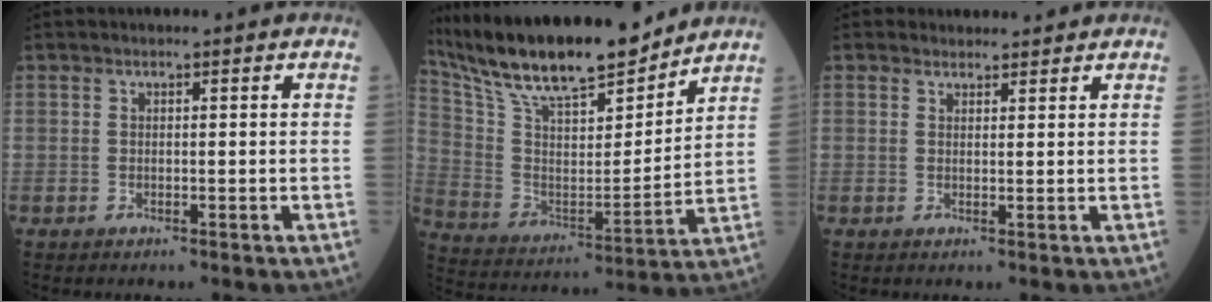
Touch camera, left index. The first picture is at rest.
{"total": 21.0, "force": [18.0, 3.9, 10.2], "torque": [-0.194, 0.002, 0.317]}
{"total": 2.2, "force": [2.0, 1.0, -0.1], "torque": [0.004, 0.006, 0.027]}